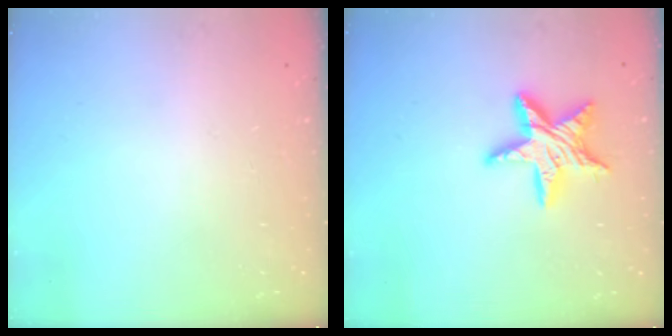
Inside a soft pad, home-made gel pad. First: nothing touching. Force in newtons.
{"total": 13.9, "press": 13.9, "slide": 1.0}